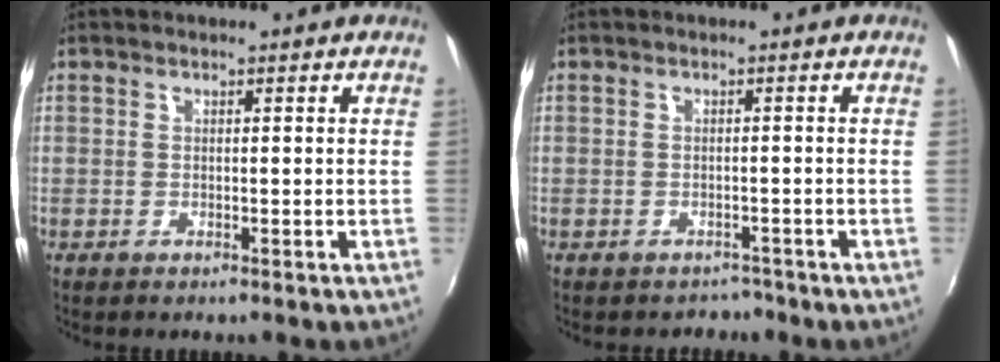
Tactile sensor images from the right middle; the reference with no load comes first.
{"total": 2.5, "force": [-2.1, 1.3, -0.3], "torque": [0.004, -0.001, -0.029]}